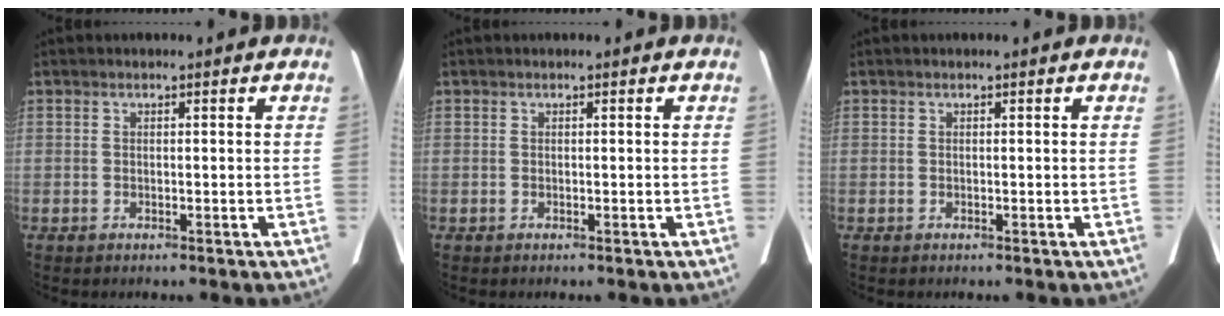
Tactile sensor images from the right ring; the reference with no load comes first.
{"total": 0.0}
{"total": 0.0}